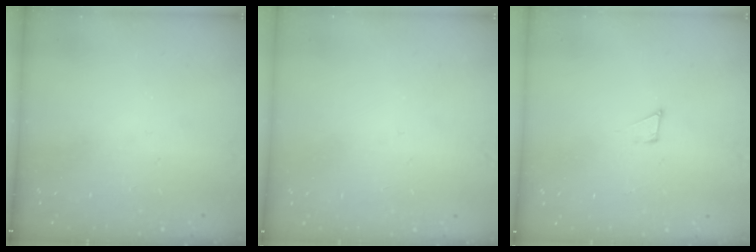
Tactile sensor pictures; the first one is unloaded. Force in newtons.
{"total": 2.7, "press": 2.7, "slide": 0.3}
{"total": 4.2, "press": 4.2, "slide": 0.4}